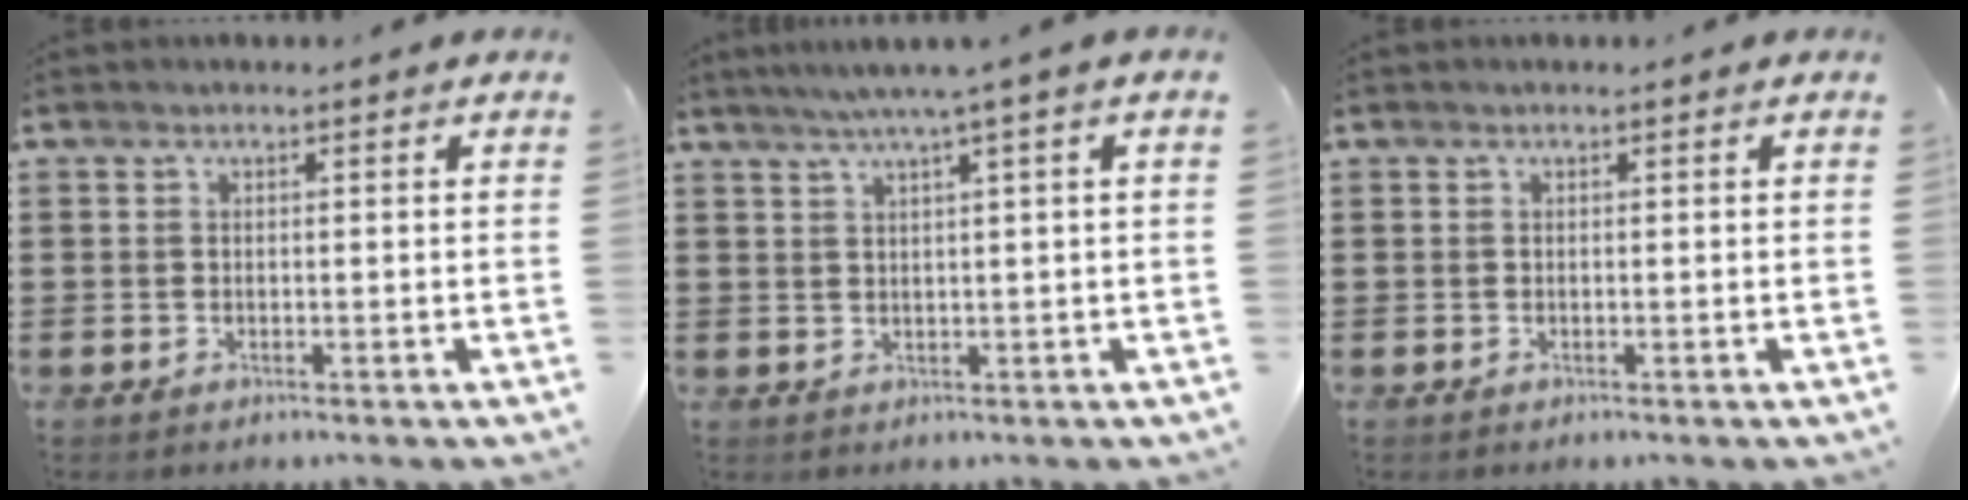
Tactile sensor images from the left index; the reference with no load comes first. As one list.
[{"total": 3.2, "force": [1.6, -0.6, 2.7], "torque": [-0.054, -0.003, 0.026]}, {"total": 0.0}]